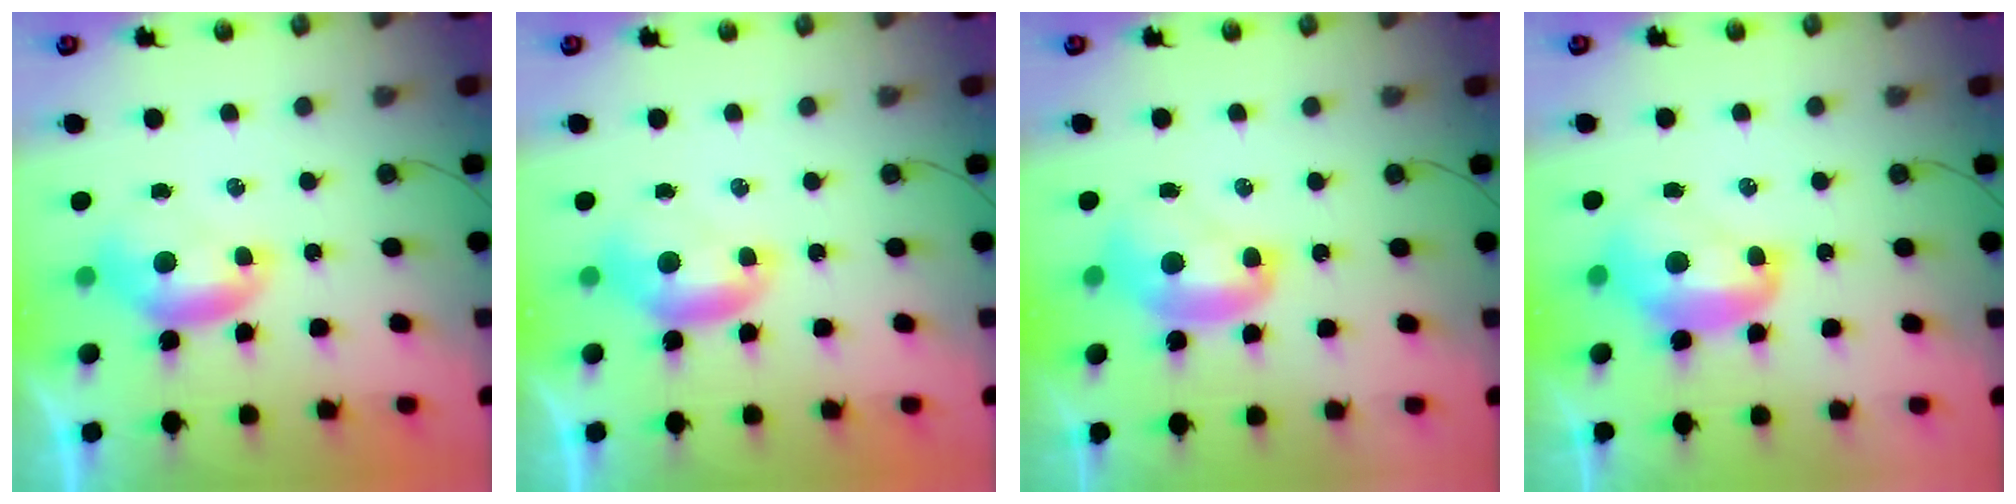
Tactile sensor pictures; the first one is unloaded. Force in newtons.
{"total": 0.0}
{"total": 2.4, "press": 2.4, "slide": 0.2}
{"total": 3.0, "press": 2.9, "slide": 0.5}